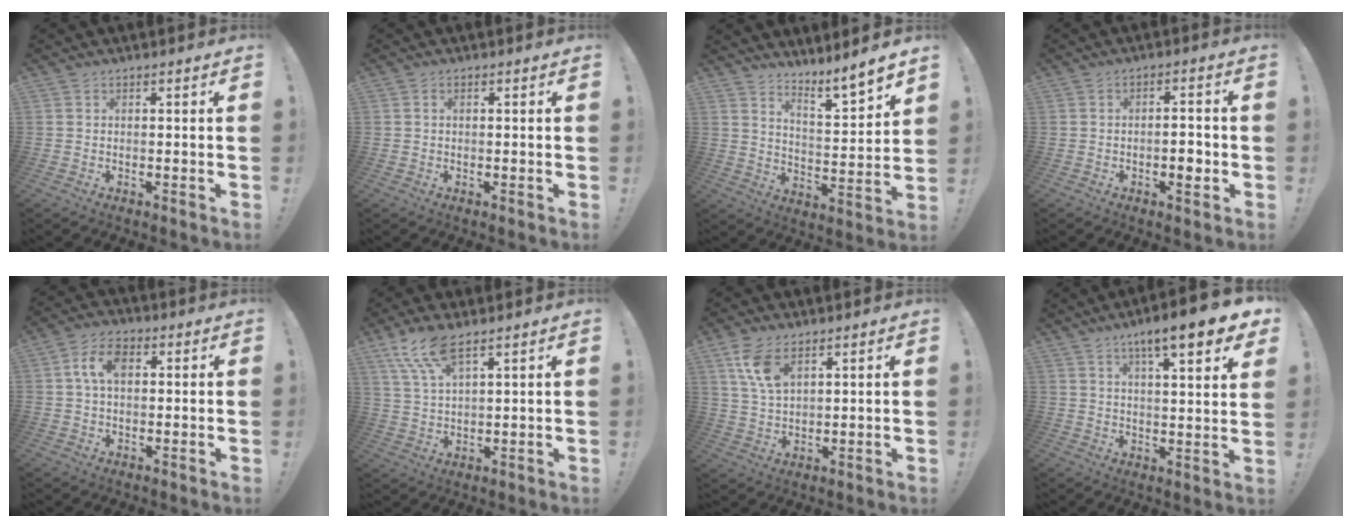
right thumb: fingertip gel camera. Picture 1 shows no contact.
{"total": 0.5, "force": [0.1, 0.3, 0.4], "torque": [-0.009, 0.001, 0.001]}
{"total": 9.0, "force": [7.7, 0.6, 4.5], "torque": [-0.057, -0.075, 0.128]}
{"total": 4.5, "force": [-1.5, 1.9, 3.8], "torque": [-0.046, 0.004, -0.028]}
{"total": 7.9, "force": [1.7, 5.1, 5.8], "torque": [-0.105, 0.011, 0.030]}
{"total": 9.0, "force": [6.3, 2.4, 6.0], "torque": [-0.120, -0.026, 0.119]}
{"total": 8.7, "force": [5.0, 4.2, 5.8], "torque": [-0.111, -0.020, 0.094]}
{"total": 11.7, "force": [7.2, 1.4, 9.1], "torque": [-0.127, -0.044, 0.110]}